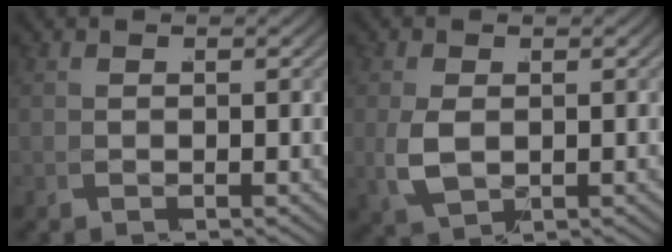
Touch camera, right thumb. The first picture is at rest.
{"total": 3.6, "force": [0.2, 2.5, 2.6], "torque": [-0.076, -0.014, 0.022]}